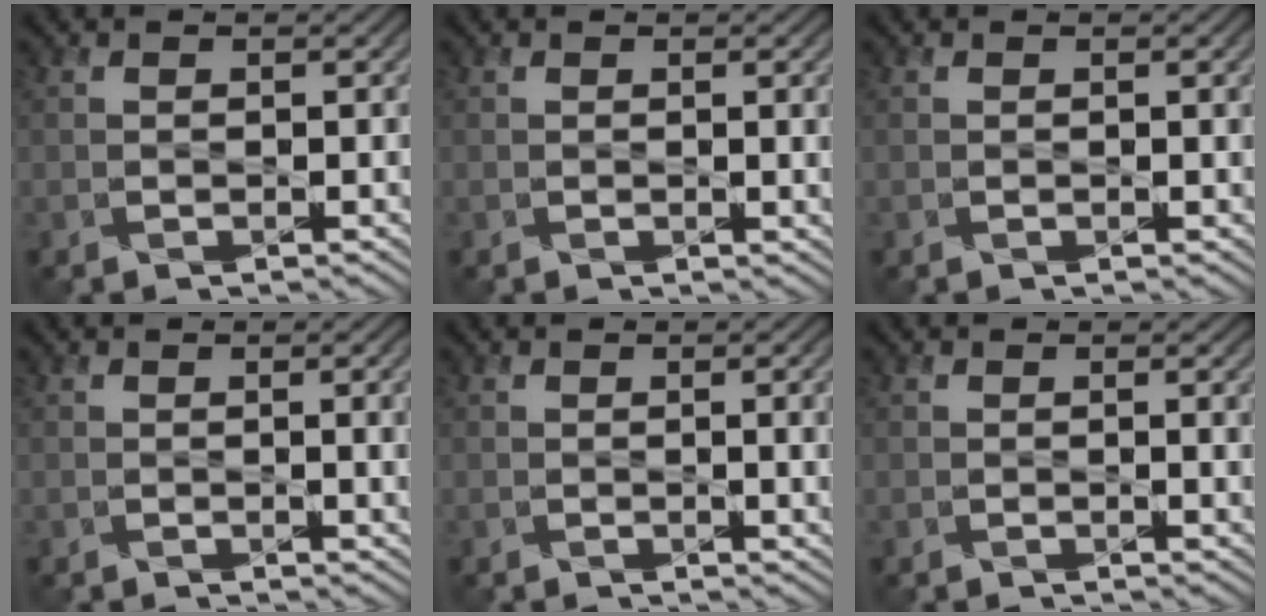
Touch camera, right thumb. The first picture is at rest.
{"total": 2.6, "force": [0.1, 0.4, 2.5], "torque": [-0.036, 0.002, 0.002]}
{"total": 1.3, "force": [0.2, 0.1, 1.2], "torque": [-0.017, 0.000, 0.003]}
{"total": 4.1, "force": [-0.1, 1.0, 4.0], "torque": [-0.048, -0.001, 0.004]}
{"total": 4.8, "force": [-0.2, 1.3, 4.6], "torque": [-0.052, -0.002, 0.004]}
{"total": 2.2, "force": [0.1, 0.3, 2.2], "torque": [-0.033, 0.001, 0.002]}